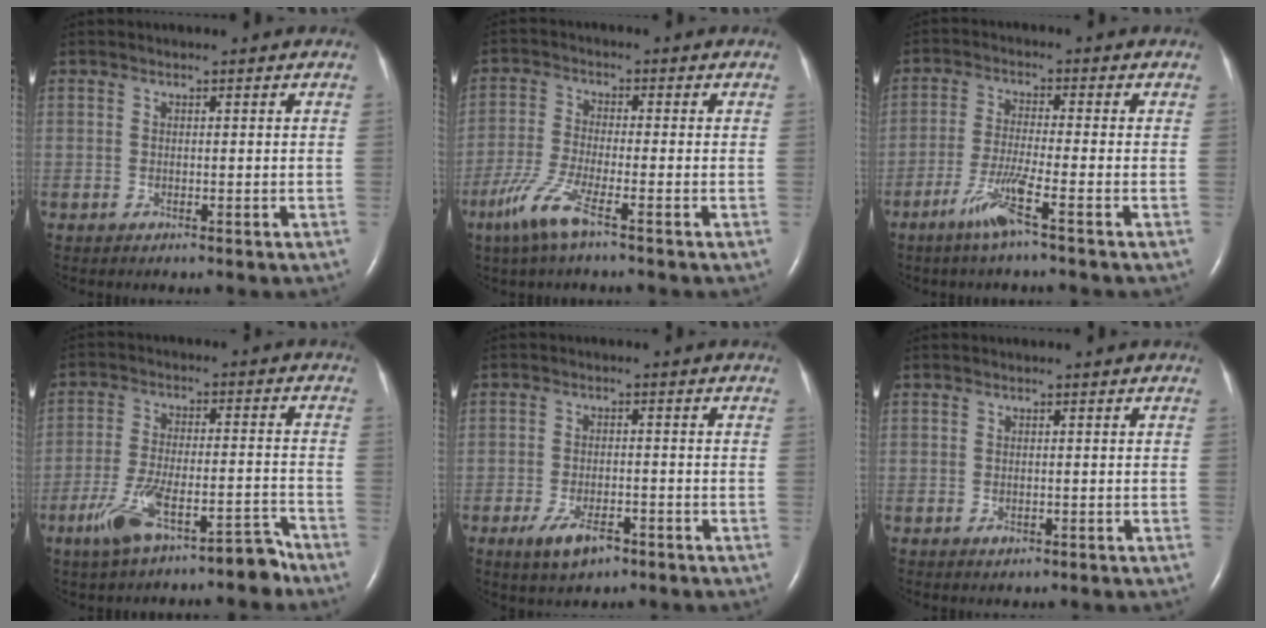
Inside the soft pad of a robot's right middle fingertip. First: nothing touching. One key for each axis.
{"total": 6.4, "fx": -4.0, "fy": 0.3, "fz": 5.0, "tx": -0.115, "ty": -0.014, "tz": -0.085}
{"total": 5.8, "fx": -3.5, "fy": -0.8, "fz": 4.6, "tx": -0.094, "ty": -0.013, "tz": -0.073}
{"total": 10.1, "fx": -7.4, "fy": 2.3, "fz": 6.5, "tx": -0.120, "ty": 0.012, "tz": -0.126}
{"total": 5.3, "fx": -3.2, "fy": 2.1, "fz": 3.7, "tx": -0.079, "ty": -0.007, "tz": -0.049}
{"total": 0.8, "fx": -0.4, "fy": 0.6, "fz": 0.4, "tx": -0.010, "ty": -0.002, "tz": -0.002}